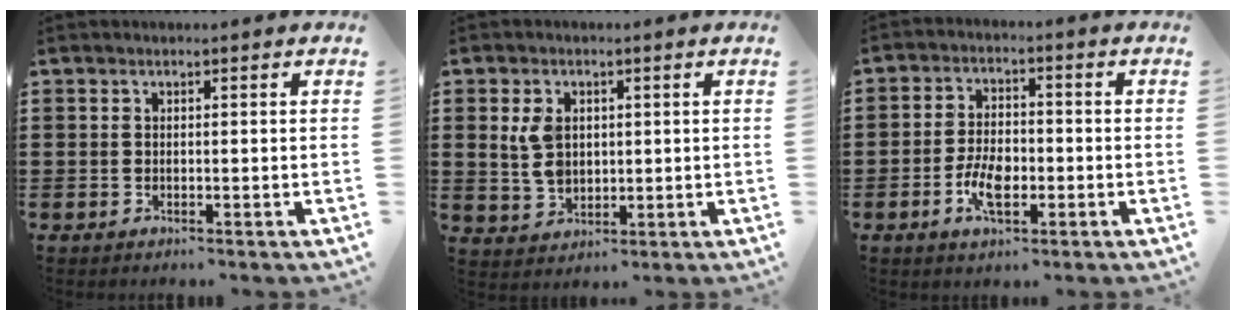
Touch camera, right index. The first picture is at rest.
{"total": 5.3, "force": [1.1, 3.7, 3.6], "torque": [-0.095, 0.006, 0.015]}
{"total": 5.8, "force": [-1.9, 3.0, 4.6], "torque": [-0.099, 0.003, -0.036]}